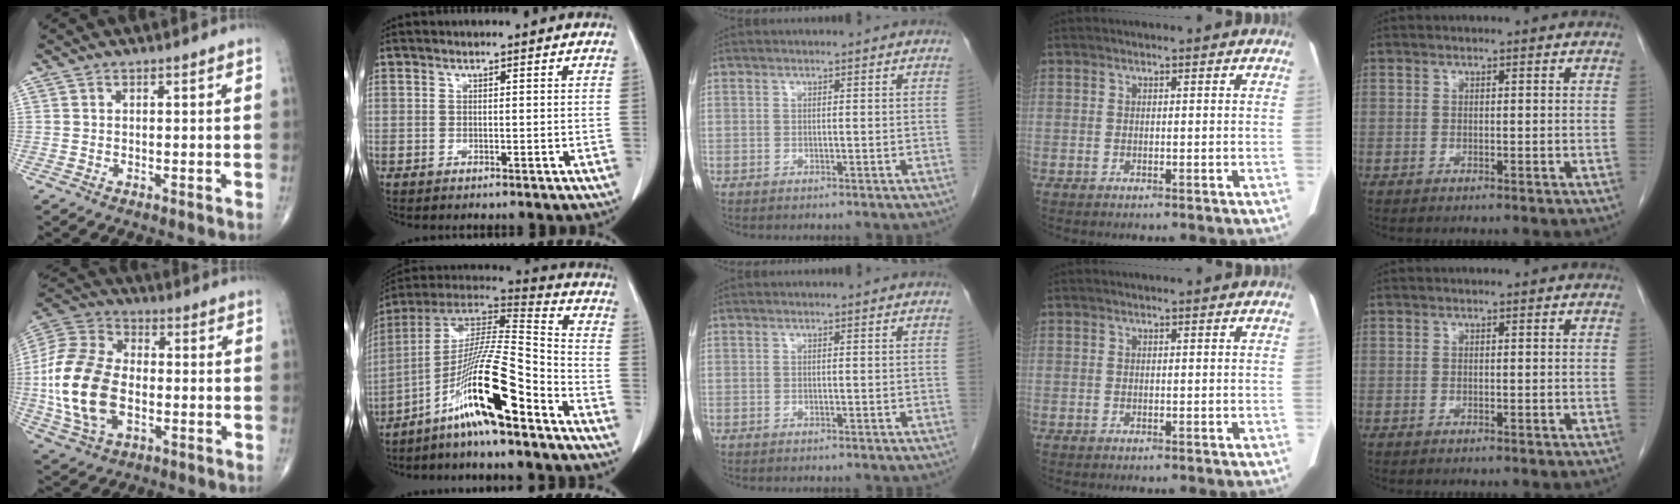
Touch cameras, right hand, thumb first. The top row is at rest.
{"thumb": {"total": 19.1, "force": [-2.4, 11.7, 14.9], "torque": [-0.311, 0.011, -0.043]}, "index": {"total": 16.2, "force": [-9.4, 0.4, 13.2], "torque": [-0.253, -0.002, -0.174]}}